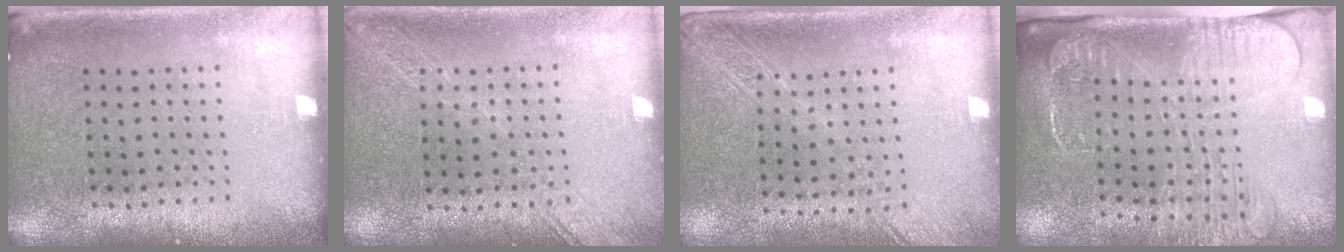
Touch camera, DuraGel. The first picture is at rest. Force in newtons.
{"total": 1.6, "press": 1.6, "slide": 0.4}
{"total": 1.8, "press": 1.5, "slide": 1.0}
{"total": 2.6, "press": 2.0, "slide": 1.7}